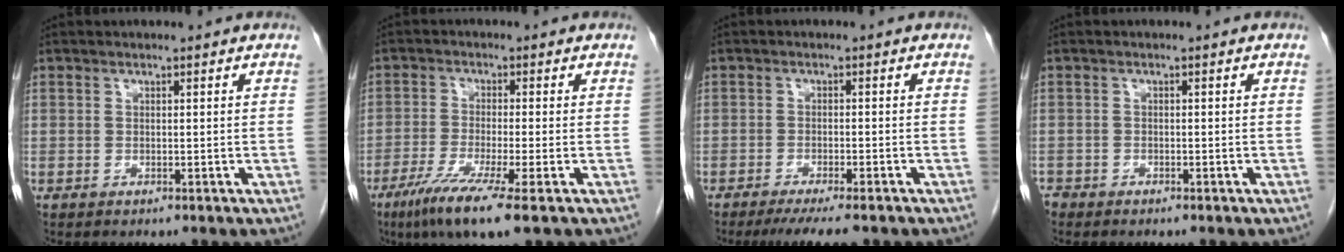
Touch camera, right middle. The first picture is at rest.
{"total": 8.6, "force": [-5.1, -0.3, 7.0], "torque": [-0.128, -0.027, -0.089]}
{"total": 7.1, "force": [-5.6, 1.0, 4.2], "torque": [-0.054, -0.012, -0.084]}
{"total": 1.8, "force": [-1.5, 1.0, 0.1], "torque": [-0.010, -0.001, -0.029]}